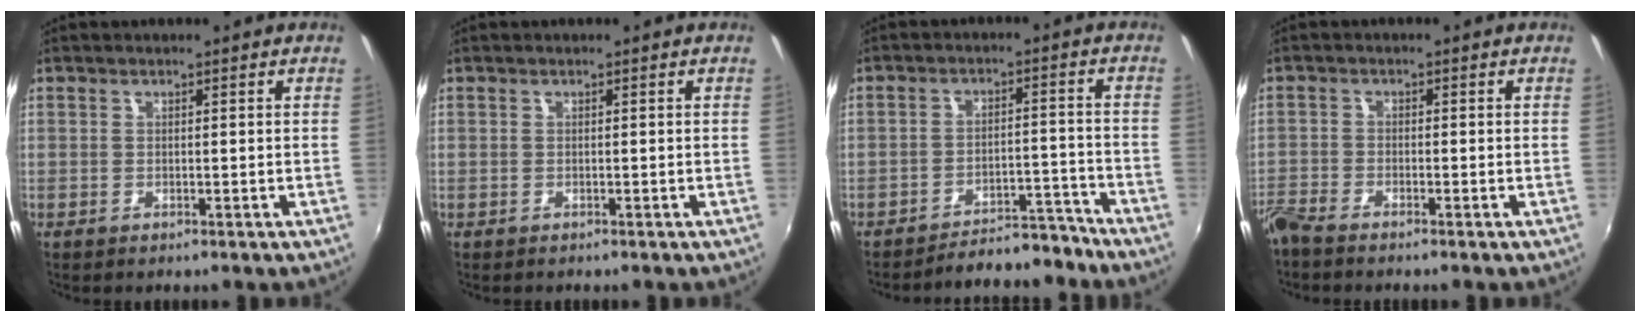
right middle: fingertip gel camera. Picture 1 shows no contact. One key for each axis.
{"total": 0.0}
{"total": 9.1, "fx": -8.8, "fy": 1.7, "fz": 1.9, "tx": -0.044, "ty": 0.020, "tz": -0.112}
{"total": 4.6, "fx": -4.2, "fy": 0.5, "fz": 1.7, "tx": -0.051, "ty": -0.017, "tz": -0.086}